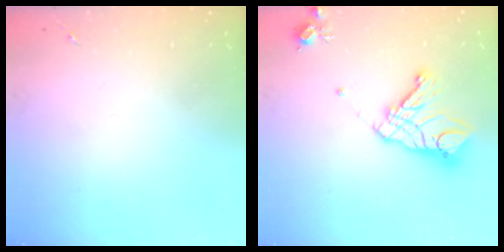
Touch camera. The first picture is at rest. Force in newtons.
{"total": 17.6, "press": 17.5, "slide": 1.9}